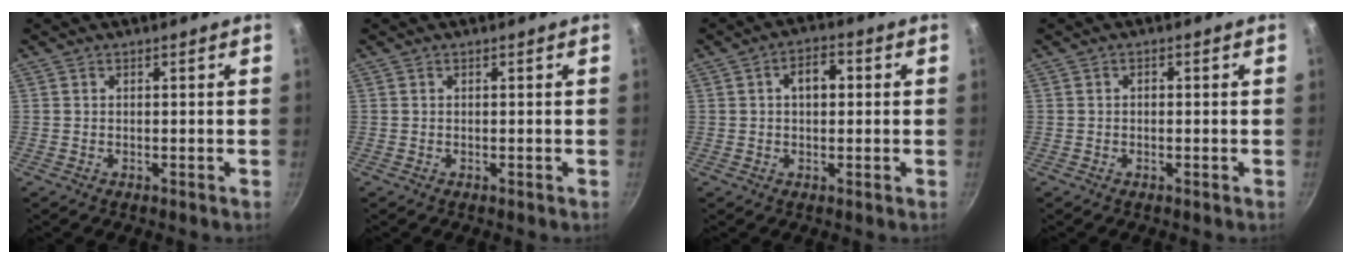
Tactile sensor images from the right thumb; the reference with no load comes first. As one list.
[{"total": 0.0}, {"total": 5.4, "force": [0.9, 3.3, 4.2], "torque": [-0.045, 0.015, 0.009]}, {"total": 0.9, "force": [0.0, 0.6, 0.6], "torque": [-0.010, 0.005, 0.000]}]